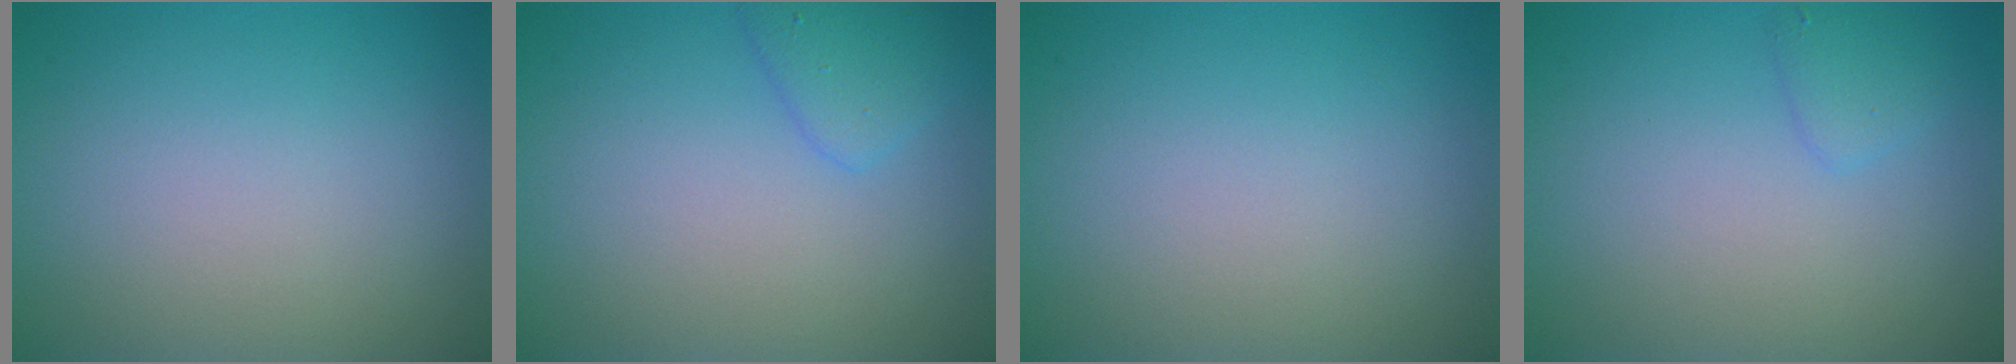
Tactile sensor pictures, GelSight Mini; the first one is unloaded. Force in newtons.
{"total": 1.9, "press": 1.9, "slide": 0.1}
{"total": 0.0}
{"total": 1.2, "press": 1.2, "slide": 0.1}